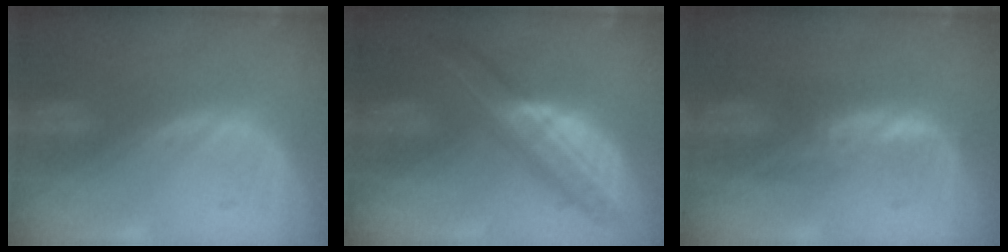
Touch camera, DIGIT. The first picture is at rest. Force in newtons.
{"total": 8.1, "press": 8.1, "slide": 0.4}
{"total": 3.4, "press": 3.4, "slide": 0.2}